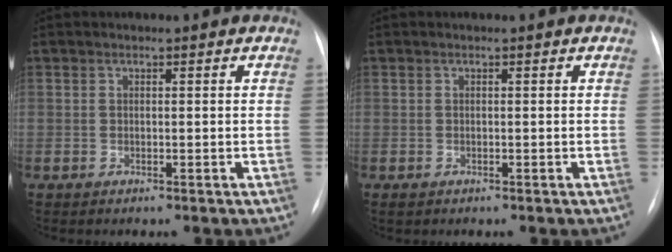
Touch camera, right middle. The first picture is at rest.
{"total": 0.8, "force": [-0.6, 0.5, 0.4], "torque": [-0.009, 0.000, -0.006]}